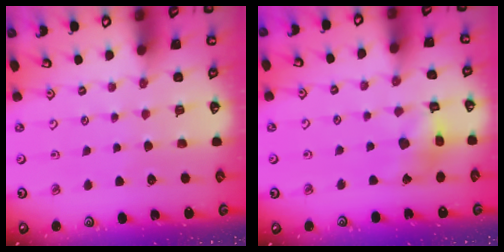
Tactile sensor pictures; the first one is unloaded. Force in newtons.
{"total": 9.4, "press": 9.4, "slide": 0.9}